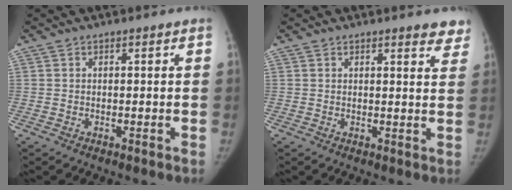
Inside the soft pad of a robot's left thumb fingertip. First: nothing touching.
{"total": 4.6, "force": [3.7, 1.3, 2.2], "torque": [-0.003, -0.018, 0.034]}